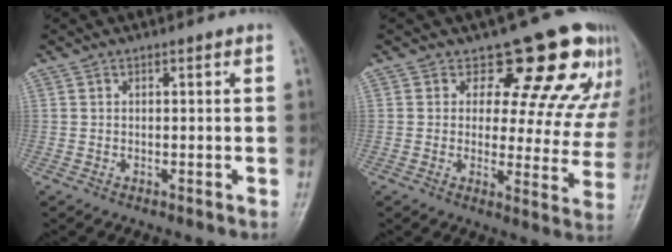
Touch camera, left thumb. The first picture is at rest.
{"total": 15.4, "force": [11.8, 7.5, 6.4], "torque": [-0.012, -0.066, 0.118]}